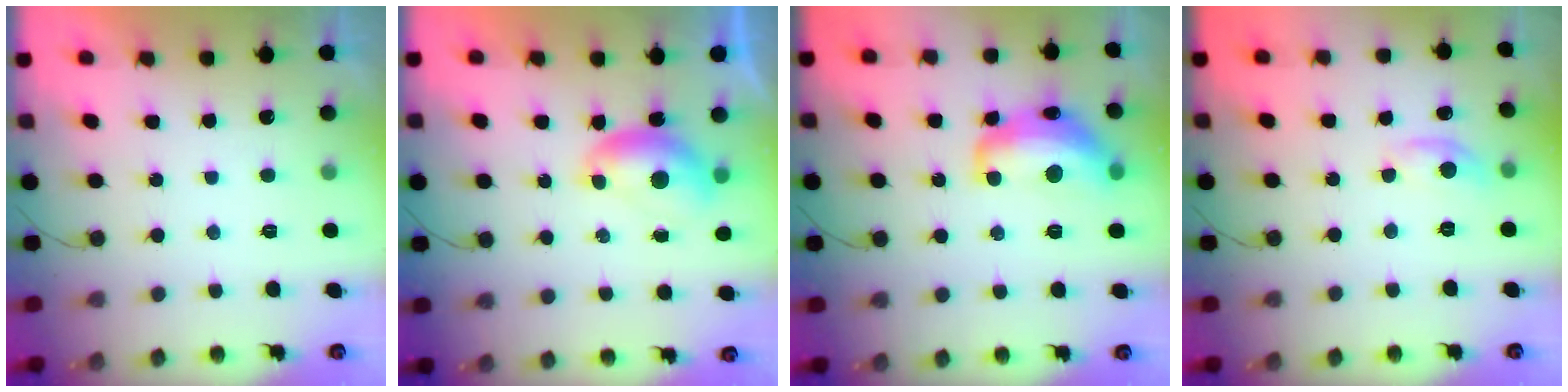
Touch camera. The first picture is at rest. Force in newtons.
{"total": 7.2, "press": 7.1, "slide": 1.0}
{"total": 14.1, "press": 14.1, "slide": 0.9}
{"total": 4.9, "press": 4.9, "slide": 0.1}